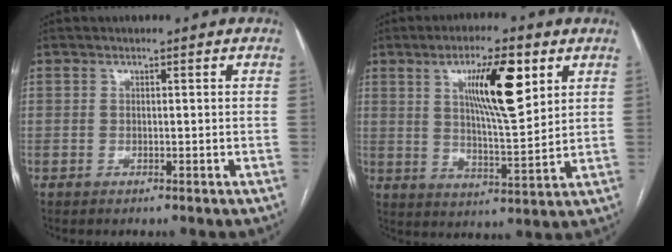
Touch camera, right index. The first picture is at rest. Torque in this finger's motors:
{"motor_torque": [0.69, 0.52, 0.37, 0.16]}